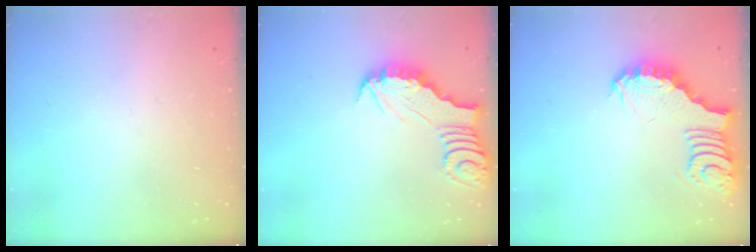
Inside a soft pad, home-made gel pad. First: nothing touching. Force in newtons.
{"total": 3.3, "press": 3.3, "slide": 0.3}
{"total": 3.7, "press": 3.6, "slide": 0.6}